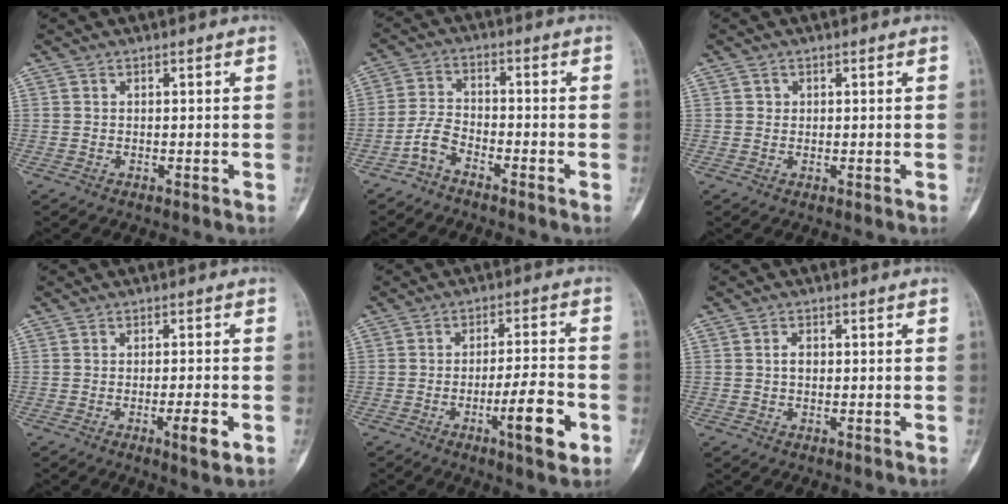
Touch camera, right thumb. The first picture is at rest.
{"total": 4.3, "force": [-3.3, 1.7, 2.1], "torque": [-0.042, 0.026, -0.074]}
{"total": 0.8, "force": [0.1, 0.8, 0.1], "torque": [0.003, 0.003, 0.001]}
{"total": 4.6, "force": [-1.7, 0.8, 4.2], "torque": [-0.066, 0.000, -0.024]}
{"total": 10.0, "force": [-3.9, 2.0, 9.0], "torque": [-0.136, 0.018, -0.059]}
{"total": 1.6, "force": [0.0, 1.1, 1.1], "torque": [-0.017, 0.005, -0.003]}